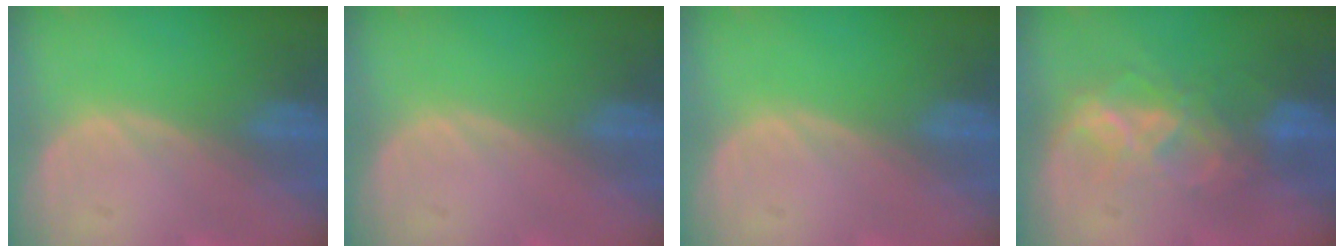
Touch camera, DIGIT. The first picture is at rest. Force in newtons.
{"total": 0.0}
{"total": 0.0}
{"total": 6.6, "press": 6.4, "slide": 1.6}